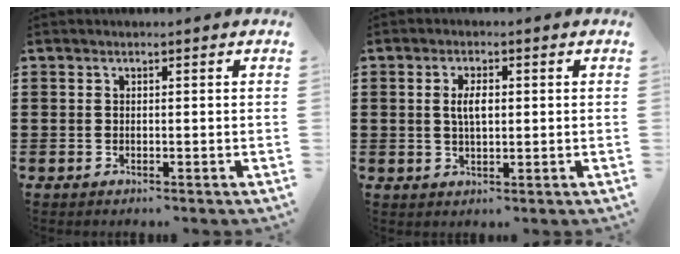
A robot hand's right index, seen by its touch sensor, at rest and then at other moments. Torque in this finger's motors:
{"motor_torque": [0.54, 0.45, 0.41, 0.07]}